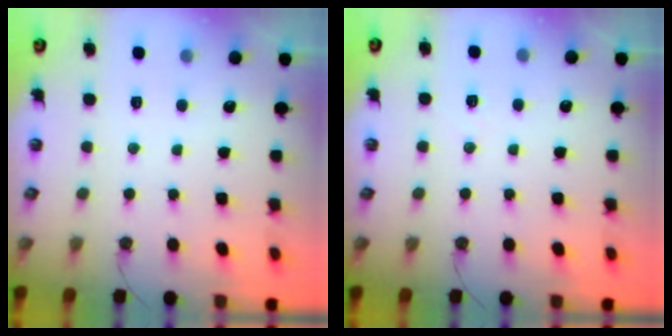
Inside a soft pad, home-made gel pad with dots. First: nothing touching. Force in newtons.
{"total": 4.4, "press": 4.3, "slide": 0.8}